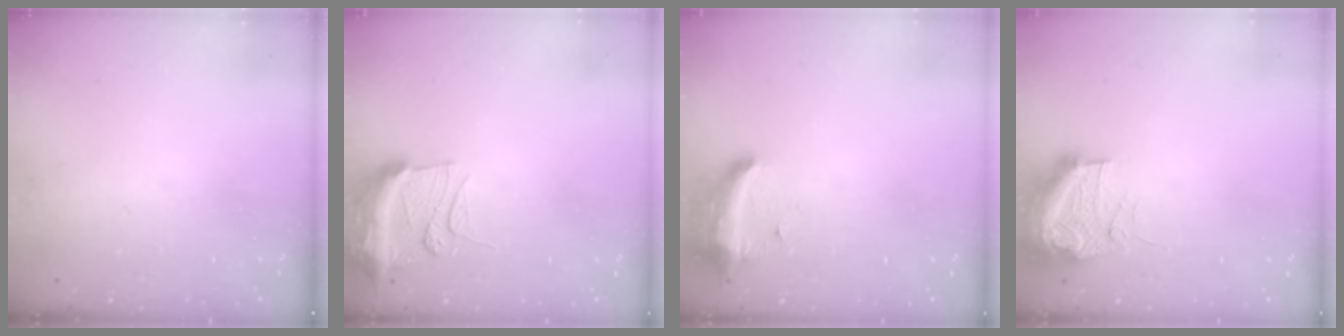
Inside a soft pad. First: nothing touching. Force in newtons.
{"total": 9.9, "press": 9.8, "slide": 1.4}
{"total": 8.8, "press": 8.8, "slide": 0.6}
{"total": 10.8, "press": 10.7, "slide": 1.2}